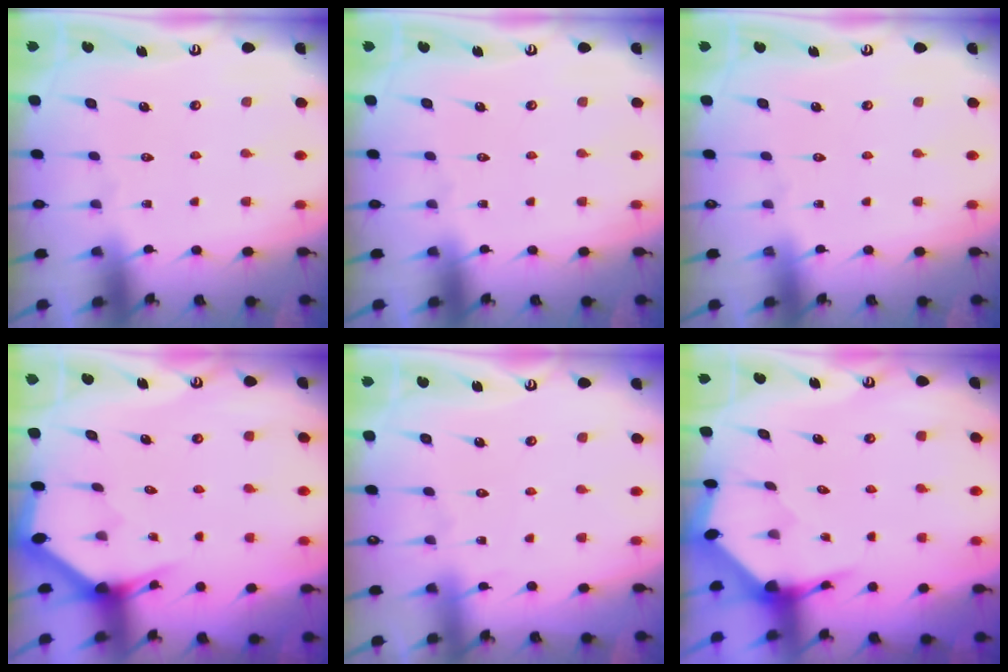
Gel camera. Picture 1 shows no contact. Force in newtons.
{"total": 0.0}
{"total": 0.0}
{"total": 3.0, "press": 3.0, "slide": 0.1}
{"total": 2.6, "press": 2.6, "slide": 0.5}
{"total": 3.5, "press": 3.4, "slide": 0.4}